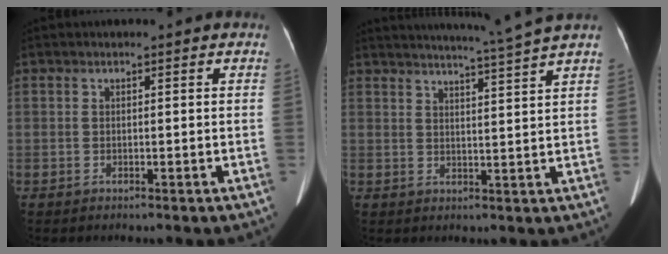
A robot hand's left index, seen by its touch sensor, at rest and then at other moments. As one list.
[{"total": 9.0, "force": [8.0, -2.6, 3.3], "torque": [-0.052, -0.024, 0.105]}]